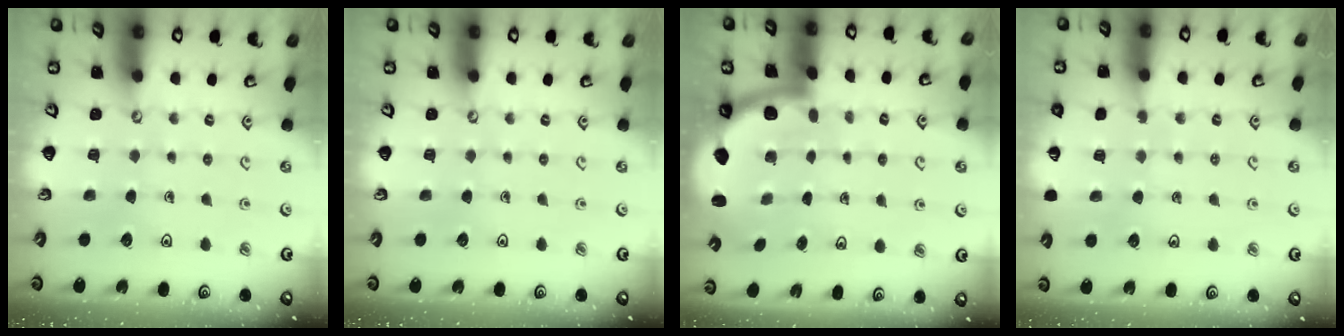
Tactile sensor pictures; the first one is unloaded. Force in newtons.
{"total": 0.0}
{"total": 2.2, "press": 2.1, "slide": 0.5}
{"total": 5.4, "press": 5.3, "slide": 1.3}